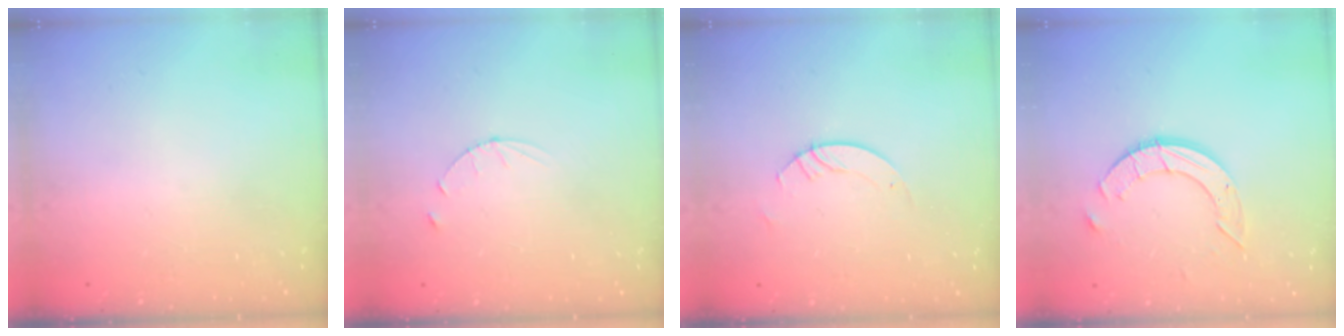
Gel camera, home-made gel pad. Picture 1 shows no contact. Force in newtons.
{"total": 3.0, "press": 2.9, "slide": 0.4}
{"total": 3.0, "press": 3.0, "slide": 0.3}
{"total": 9.0, "press": 9.0, "slide": 0.7}